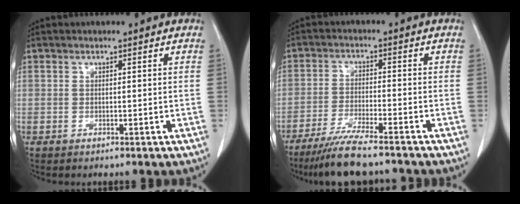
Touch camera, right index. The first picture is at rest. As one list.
[{"total": 9.5, "force": [-8.1, 0.5, 4.9], "torque": [-0.082, -0.027, -0.135]}]